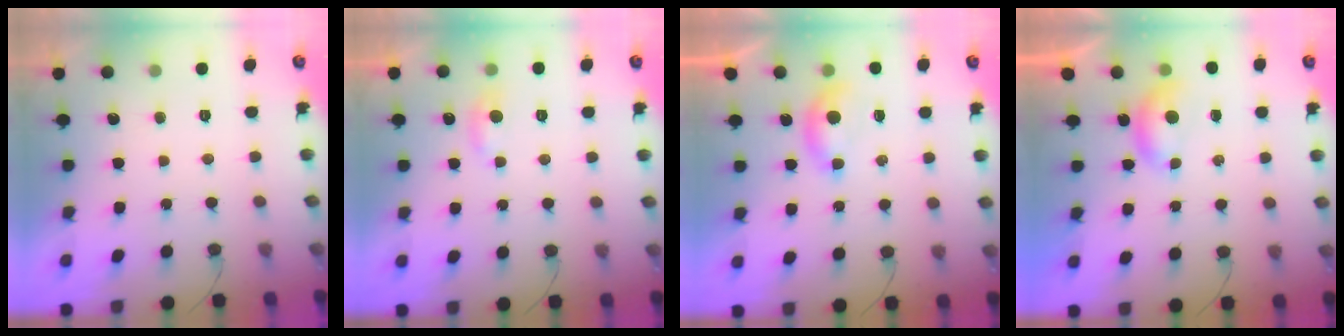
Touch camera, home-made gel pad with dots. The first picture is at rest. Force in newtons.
{"total": 5.2, "press": 5.2, "slide": 0.8}
{"total": 5.1, "press": 5.1, "slide": 0.6}
{"total": 4.8, "press": 4.7, "slide": 0.4}